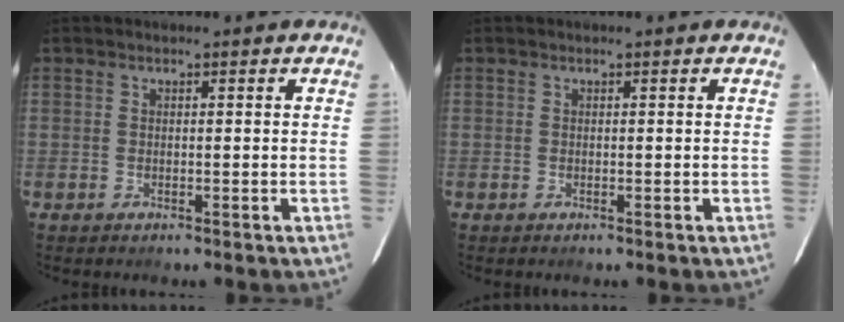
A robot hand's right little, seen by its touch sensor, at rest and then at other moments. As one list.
[{"total": 0.0}]